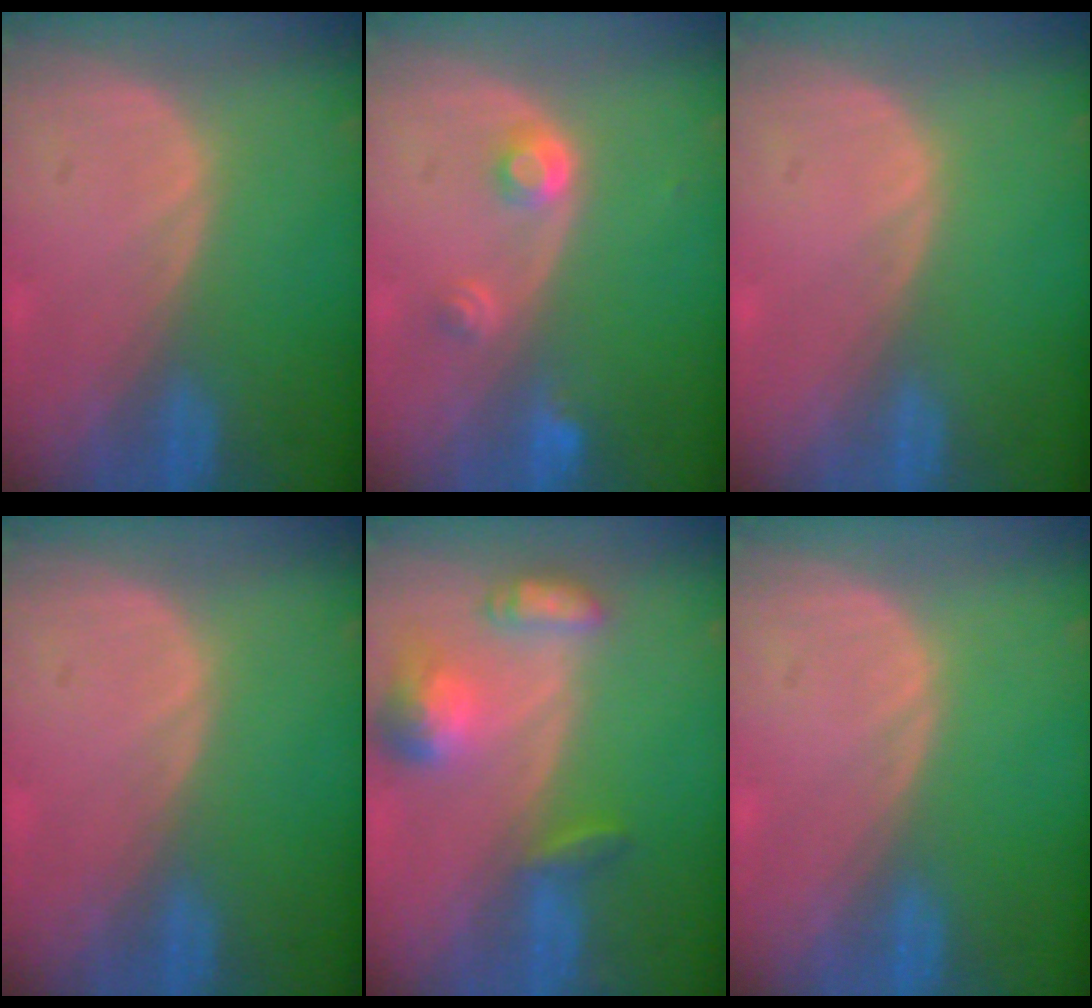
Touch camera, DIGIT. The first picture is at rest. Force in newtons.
{"total": 2.9, "press": 2.7, "slide": 1.0}
{"total": 0.0}
{"total": 0.0}
{"total": 6.9, "press": 6.4, "slide": 2.6}
{"total": 0.0}